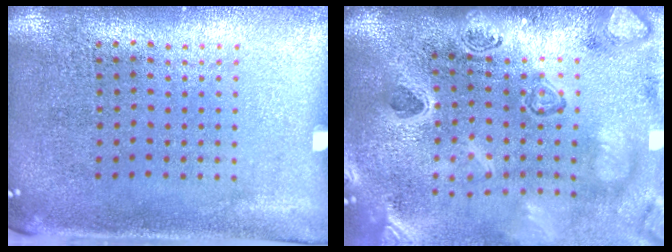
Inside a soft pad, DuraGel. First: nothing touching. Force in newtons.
{"total": 4.3, "press": 3.2, "slide": 3.0}